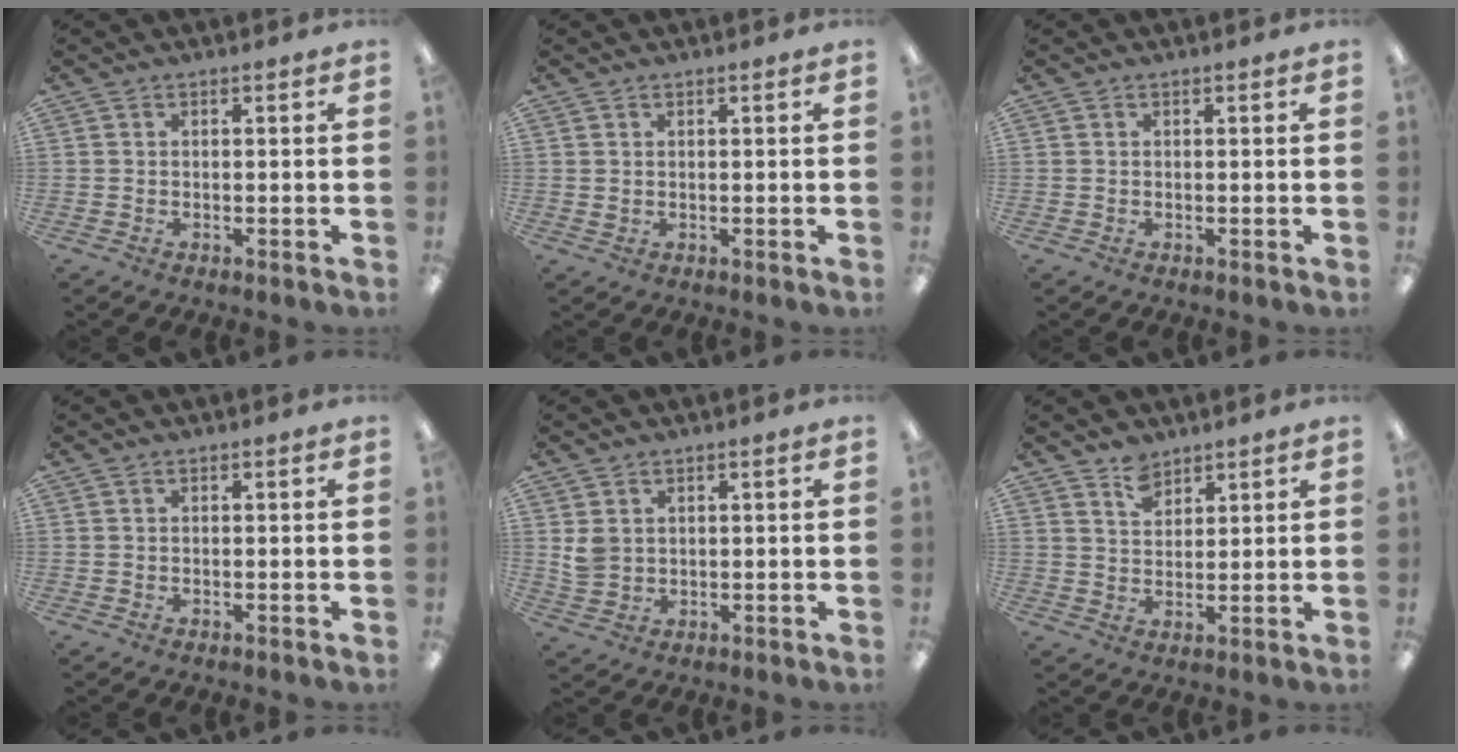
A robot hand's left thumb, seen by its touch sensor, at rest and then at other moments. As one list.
[{"total": 0.7, "force": [0.5, 0.4, 0.2], "torque": [-0.005, 0.002, 0.008]}, {"total": 0.0}, {"total": 0.0}, {"total": 4.1, "force": [1.7, 3.2, 1.8], "torque": [-0.031, 0.002, 0.034]}, {"total": 5.1, "force": [4.2, 2.6, 1.3], "torque": [-0.021, -0.021, 0.078]}]